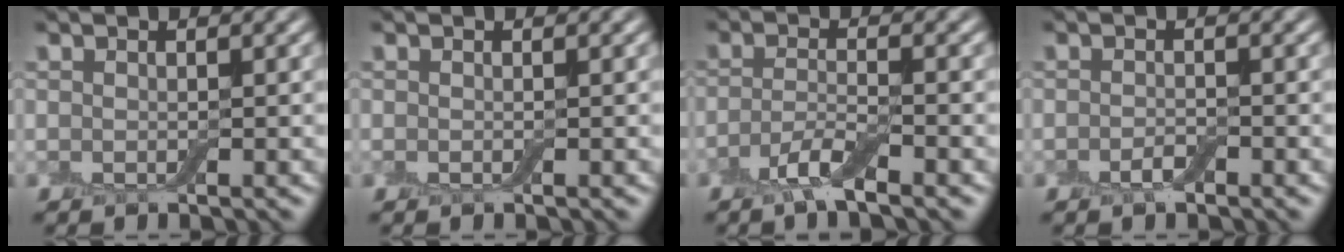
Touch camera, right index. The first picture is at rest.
{"total": 0.0}
{"total": 3.0, "force": [-1.9, 0.5, 2.3], "torque": [-0.048, -0.003, -0.047]}
{"total": 1.2, "force": [-0.7, 0.5, 0.8], "torque": [-0.017, 0.001, -0.014]}